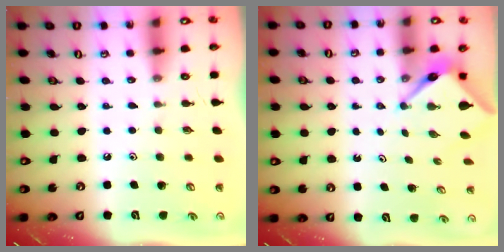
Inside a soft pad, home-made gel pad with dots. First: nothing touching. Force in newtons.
{"total": 3.9, "press": 3.9, "slide": 0.2}